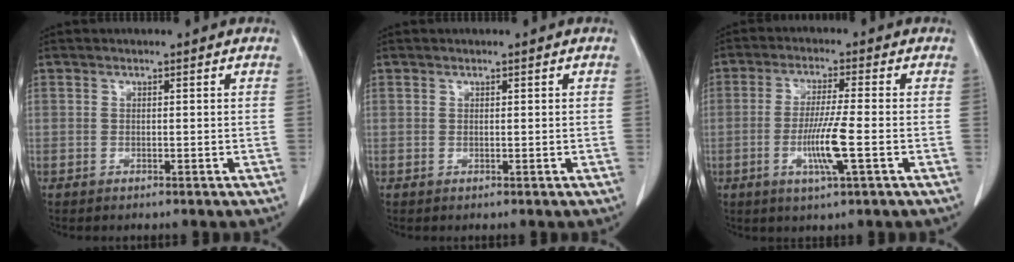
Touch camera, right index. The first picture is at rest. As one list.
[{"total": 0.0}, {"total": 7.2, "force": [-2.0, -0.4, 6.9], "torque": [-0.130, -0.010, -0.037]}]